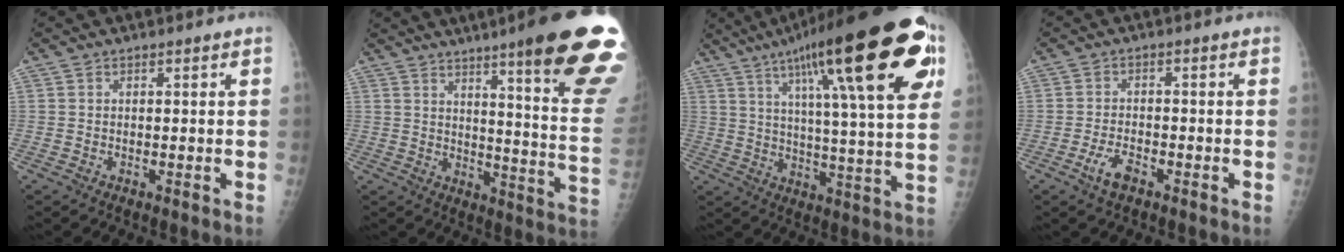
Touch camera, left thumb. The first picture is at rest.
{"total": 25.1, "force": [16.1, 2.4, 19.1], "torque": [-0.205, -0.086, 0.211]}
{"total": 30.5, "force": [13.8, 6.8, 26.4], "torque": [-0.362, -0.006, 0.207]}
{"total": 4.1, "force": [-2.5, 1.7, 2.8], "torque": [-0.059, 0.016, -0.044]}